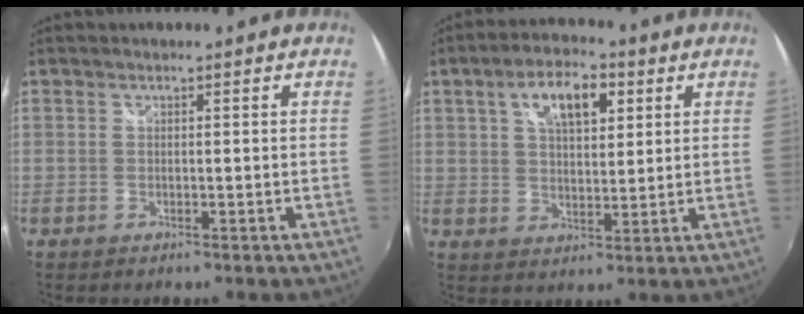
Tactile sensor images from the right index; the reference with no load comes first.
{"total": 9.5, "force": [4.0, 4.6, 7.3], "torque": [-0.122, 0.022, 0.068]}